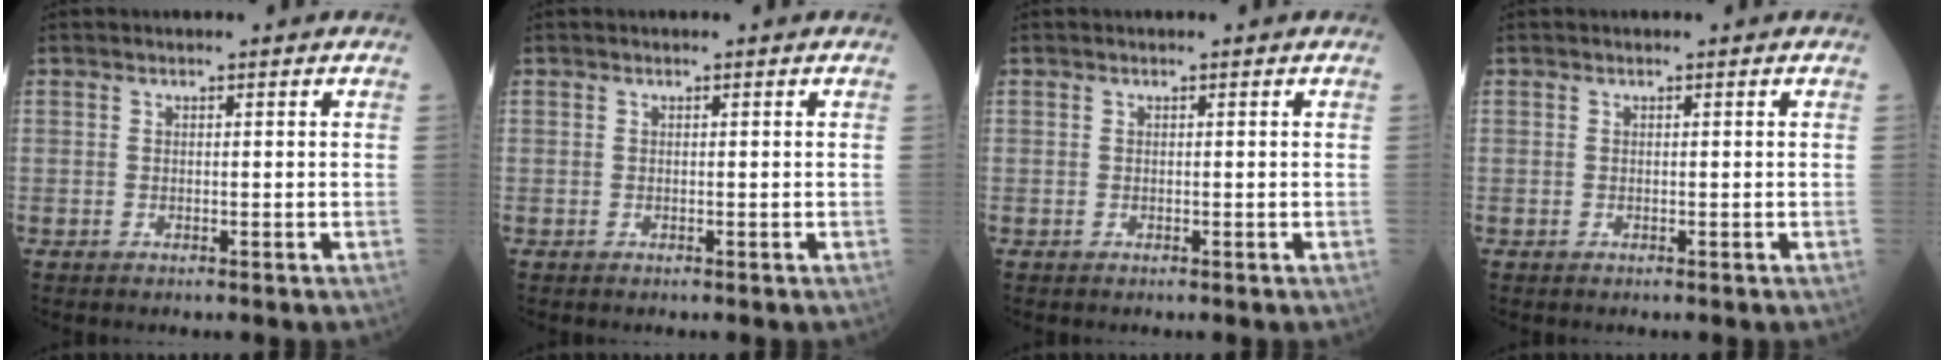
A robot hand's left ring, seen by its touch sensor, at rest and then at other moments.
{"total": 0.0}
{"total": 0.0}
{"total": 0.0}